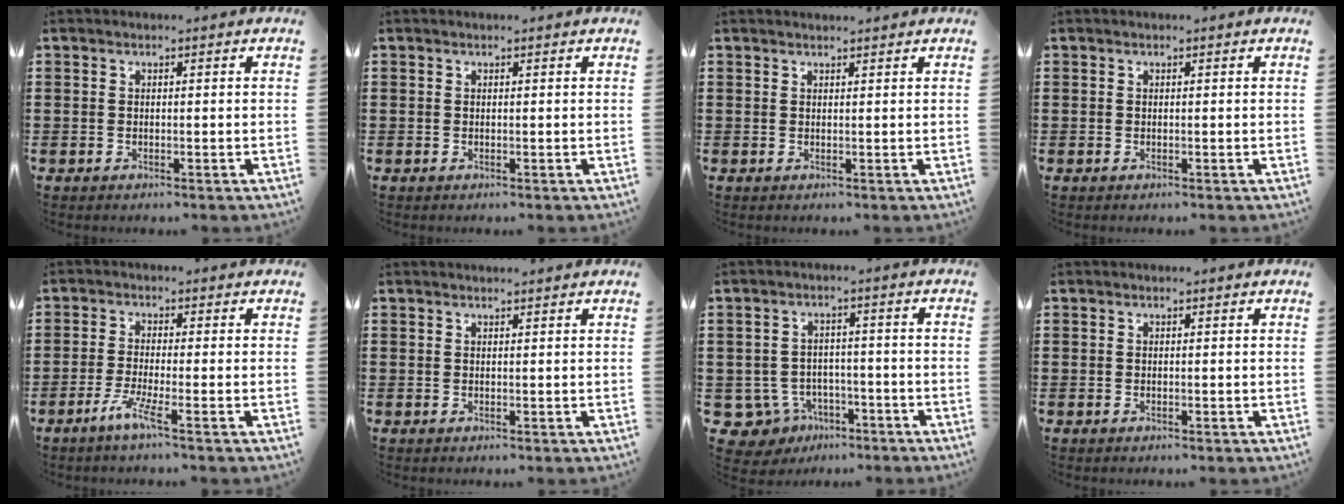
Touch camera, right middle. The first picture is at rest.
{"total": 0.0}
{"total": 0.8, "force": [0.8, -0.1, 0.1], "torque": [-0.004, -0.002, 0.016]}
{"total": 0.0}
{"total": 4.2, "force": [-2.5, -0.1, 3.4], "torque": [-0.071, -0.010, -0.047]}
{"total": 0.6, "force": [0.6, -0.1, 0.1], "torque": [-0.003, -0.001, 0.012]}
{"total": 5.6, "force": [-3.5, 4.1, 1.6], "torque": [-0.064, 0.008, -0.070]}
{"total": 0.0}